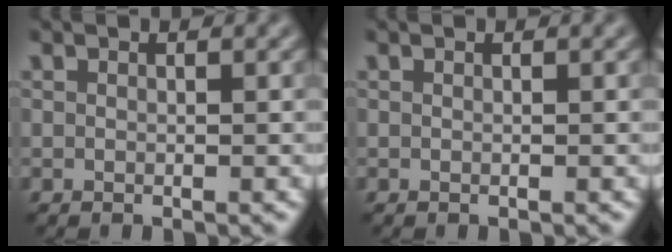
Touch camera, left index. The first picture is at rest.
{"total": 0.0}